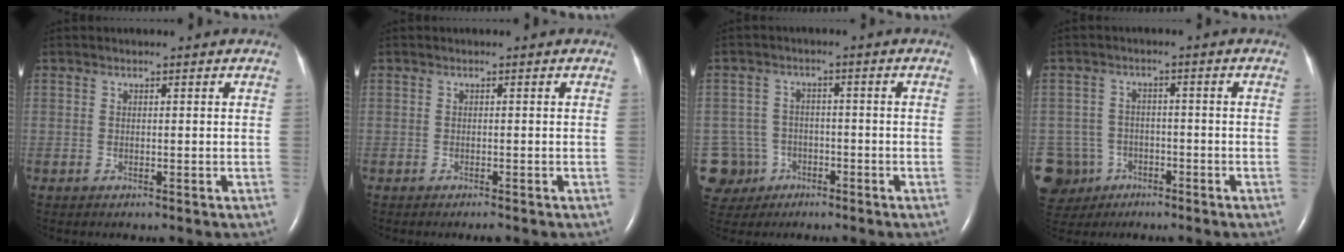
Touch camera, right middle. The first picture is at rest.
{"total": 0.7, "force": [-0.6, 0.0, 0.4], "torque": [-0.011, -0.002, -0.006]}
{"total": 7.3, "force": [-3.2, 6.5, 0.3], "torque": [-0.021, 0.009, -0.047]}
{"total": 10.3, "force": [-5.0, 8.9, 1.8], "torque": [-0.066, 0.013, -0.075]}